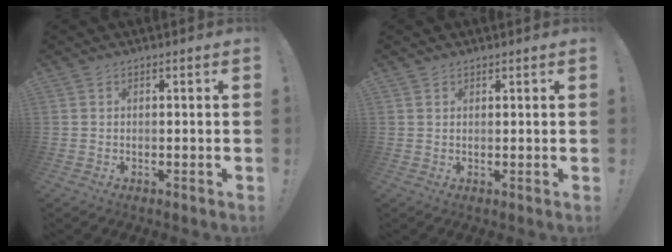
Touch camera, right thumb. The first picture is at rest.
{"total": 0.9, "force": [0.8, 0.3, 0.1], "torque": [0.004, -0.006, 0.015]}